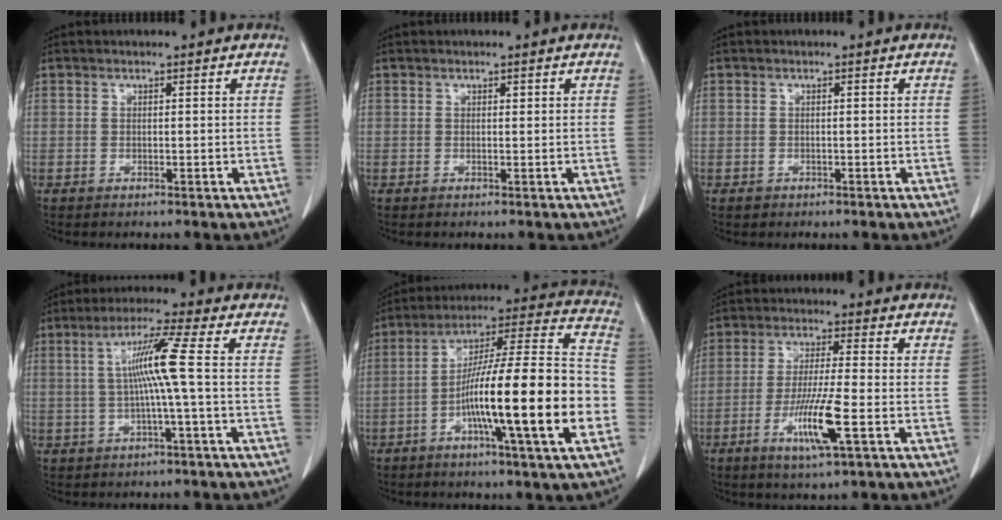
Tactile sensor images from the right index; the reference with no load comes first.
{"total": 0.0}
{"total": 0.9, "force": [-0.4, 0.8, 0.0], "torque": [-0.001, 0.004, -0.005]}
{"total": 7.2, "force": [0.2, -1.5, 7.0], "torque": [-0.131, 0.011, 0.008]}
{"total": 22.1, "force": [-6.3, 0.6, 21.2], "torque": [-0.312, 0.004, -0.106]}
{"total": 9.1, "force": [-3.3, 0.1, 8.4], "torque": [-0.163, -0.015, -0.062]}